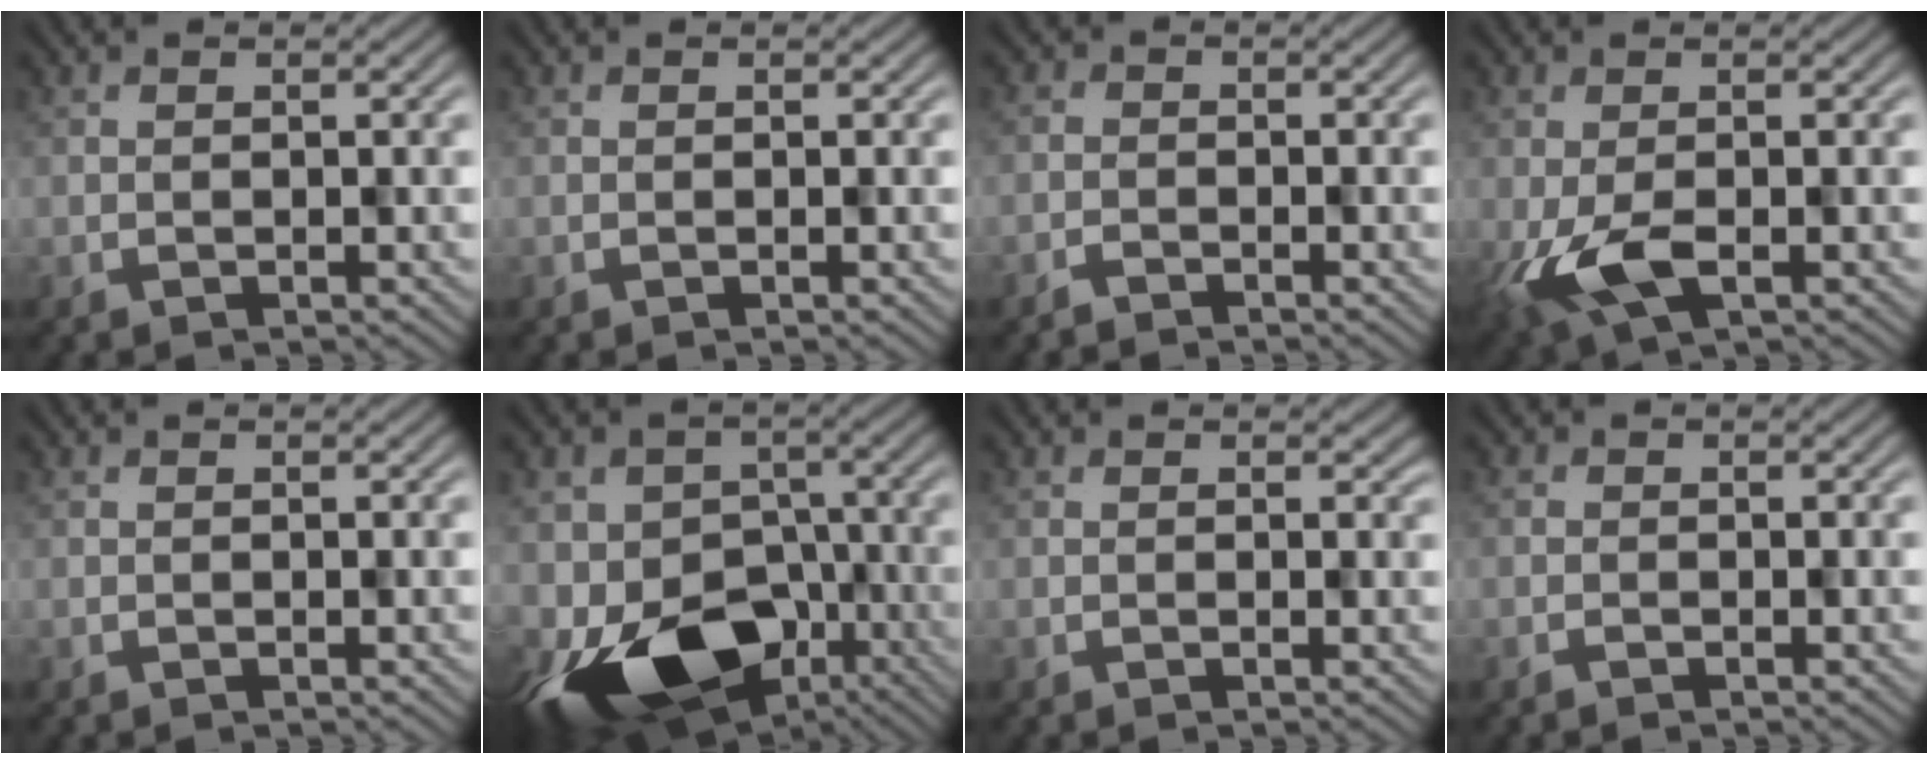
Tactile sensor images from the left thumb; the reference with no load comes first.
{"total": 0.0}
{"total": 1.5, "force": [-1.3, 0.4, -0.4], "torque": [0.011, 0.001, -0.026]}
{"total": 7.1, "force": [-2.7, 3.1, 5.8], "torque": [-0.124, -0.012, -0.042]}
{"total": 0.0}
{"total": 16.8, "force": [-8.6, 10.6, 9.9], "torque": [-0.162, -0.034, -0.117]}
{"total": 0.6, "force": [0.2, -0.1, -0.5], "torque": [0.010, 0.001, 0.005]}
{"total": 0.8, "force": [-0.5, 0.3, -0.4], "torque": [0.012, -0.001, -0.008]}